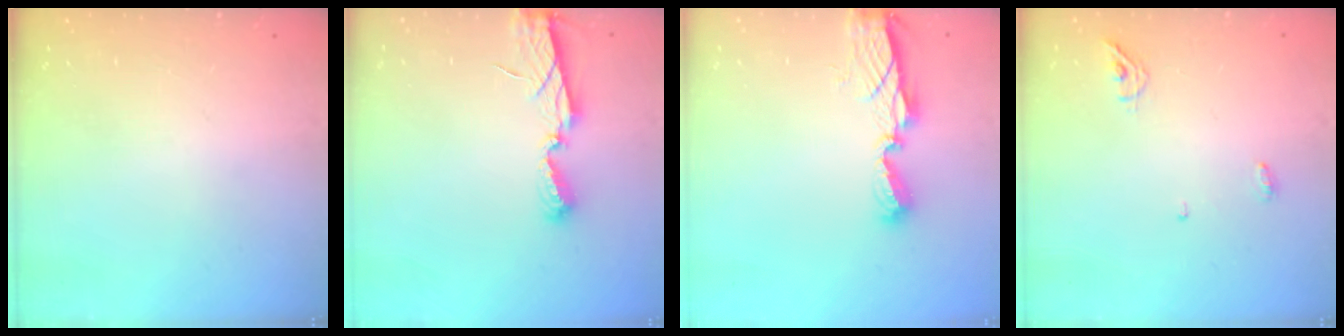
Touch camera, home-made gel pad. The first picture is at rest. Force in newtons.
{"total": 6.2, "press": 6.2, "slide": 0.2}
{"total": 7.4, "press": 7.4, "slide": 0.2}
{"total": 4.9, "press": 4.8, "slide": 1.0}